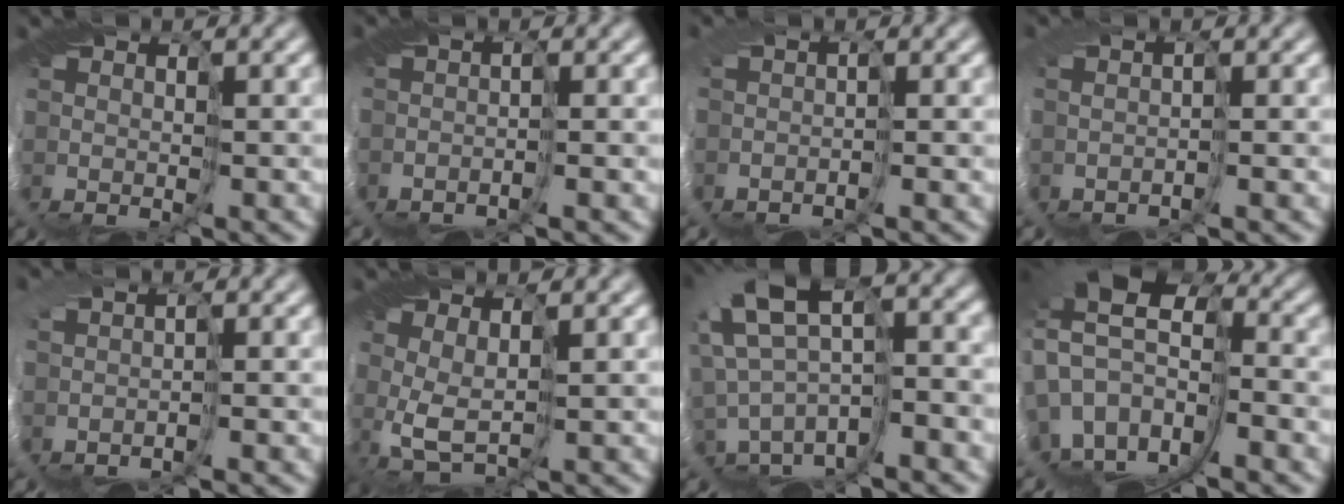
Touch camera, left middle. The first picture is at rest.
{"total": 1.0, "force": [-0.4, 0.4, 0.8], "torque": [-0.020, 0.012, -0.011]}
{"total": 1.2, "force": [-0.3, 0.6, 0.9], "torque": [-0.024, 0.012, -0.011]}
{"total": 1.2, "force": [0.2, 0.6, 1.0], "torque": [-0.021, 0.015, -0.004]}
{"total": 1.8, "force": [0.1, 1.1, 1.5], "torque": [-0.035, 0.015, -0.005]}
{"total": 2.2, "force": [0.3, 1.5, 1.5], "torque": [-0.061, -0.003, 0.018]}
{"total": 5.2, "force": [2.5, 1.4, 4.4], "torque": [-0.102, 0.028, 0.040]}
{"total": 11.5, "force": [-0.2, 8.3, 7.9], "torque": [-0.173, -0.003, 0.013]}